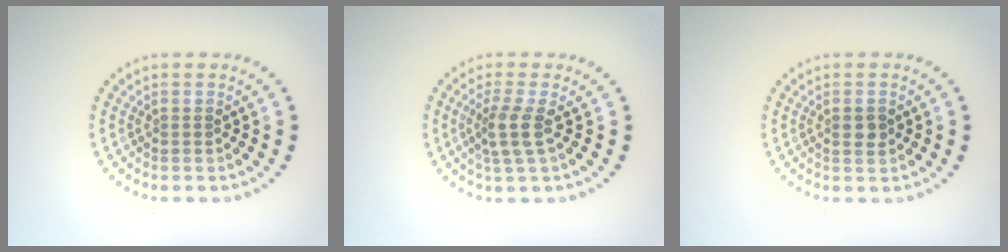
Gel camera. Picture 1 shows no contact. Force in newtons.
{"total": 2.4, "press": 1.9, "slide": 1.5}
{"total": 1.4, "press": 1.3, "slide": 0.3}